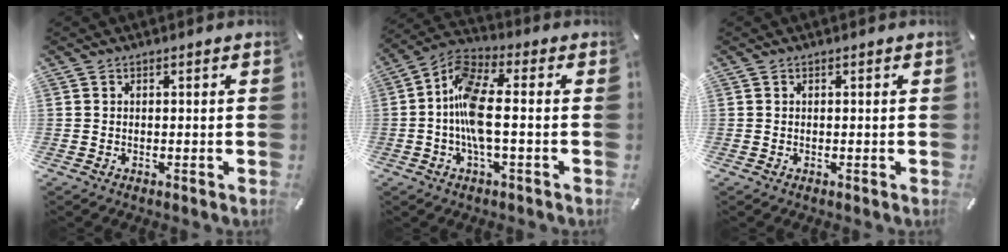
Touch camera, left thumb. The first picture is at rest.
{"total": 10.6, "force": [-1.5, 4.2, 9.6], "torque": [-0.210, -0.004, -0.032]}
{"total": 0.0}